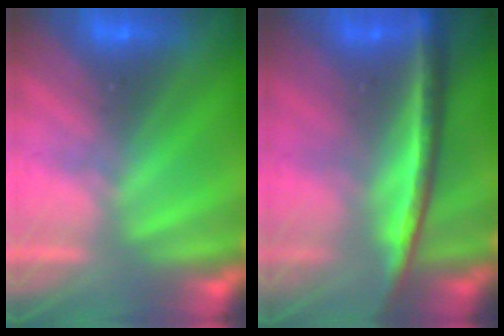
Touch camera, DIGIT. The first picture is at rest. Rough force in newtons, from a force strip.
{"total": 7.4}